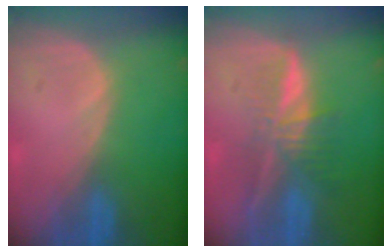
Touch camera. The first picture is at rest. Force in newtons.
{"total": 6.4, "press": 5.7, "slide": 3.1}